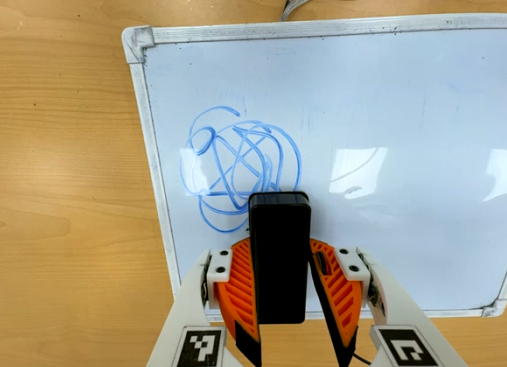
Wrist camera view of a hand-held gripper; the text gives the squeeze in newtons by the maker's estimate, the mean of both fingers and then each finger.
{"total": 5.4, "left": 5.0, "right": 5.9}